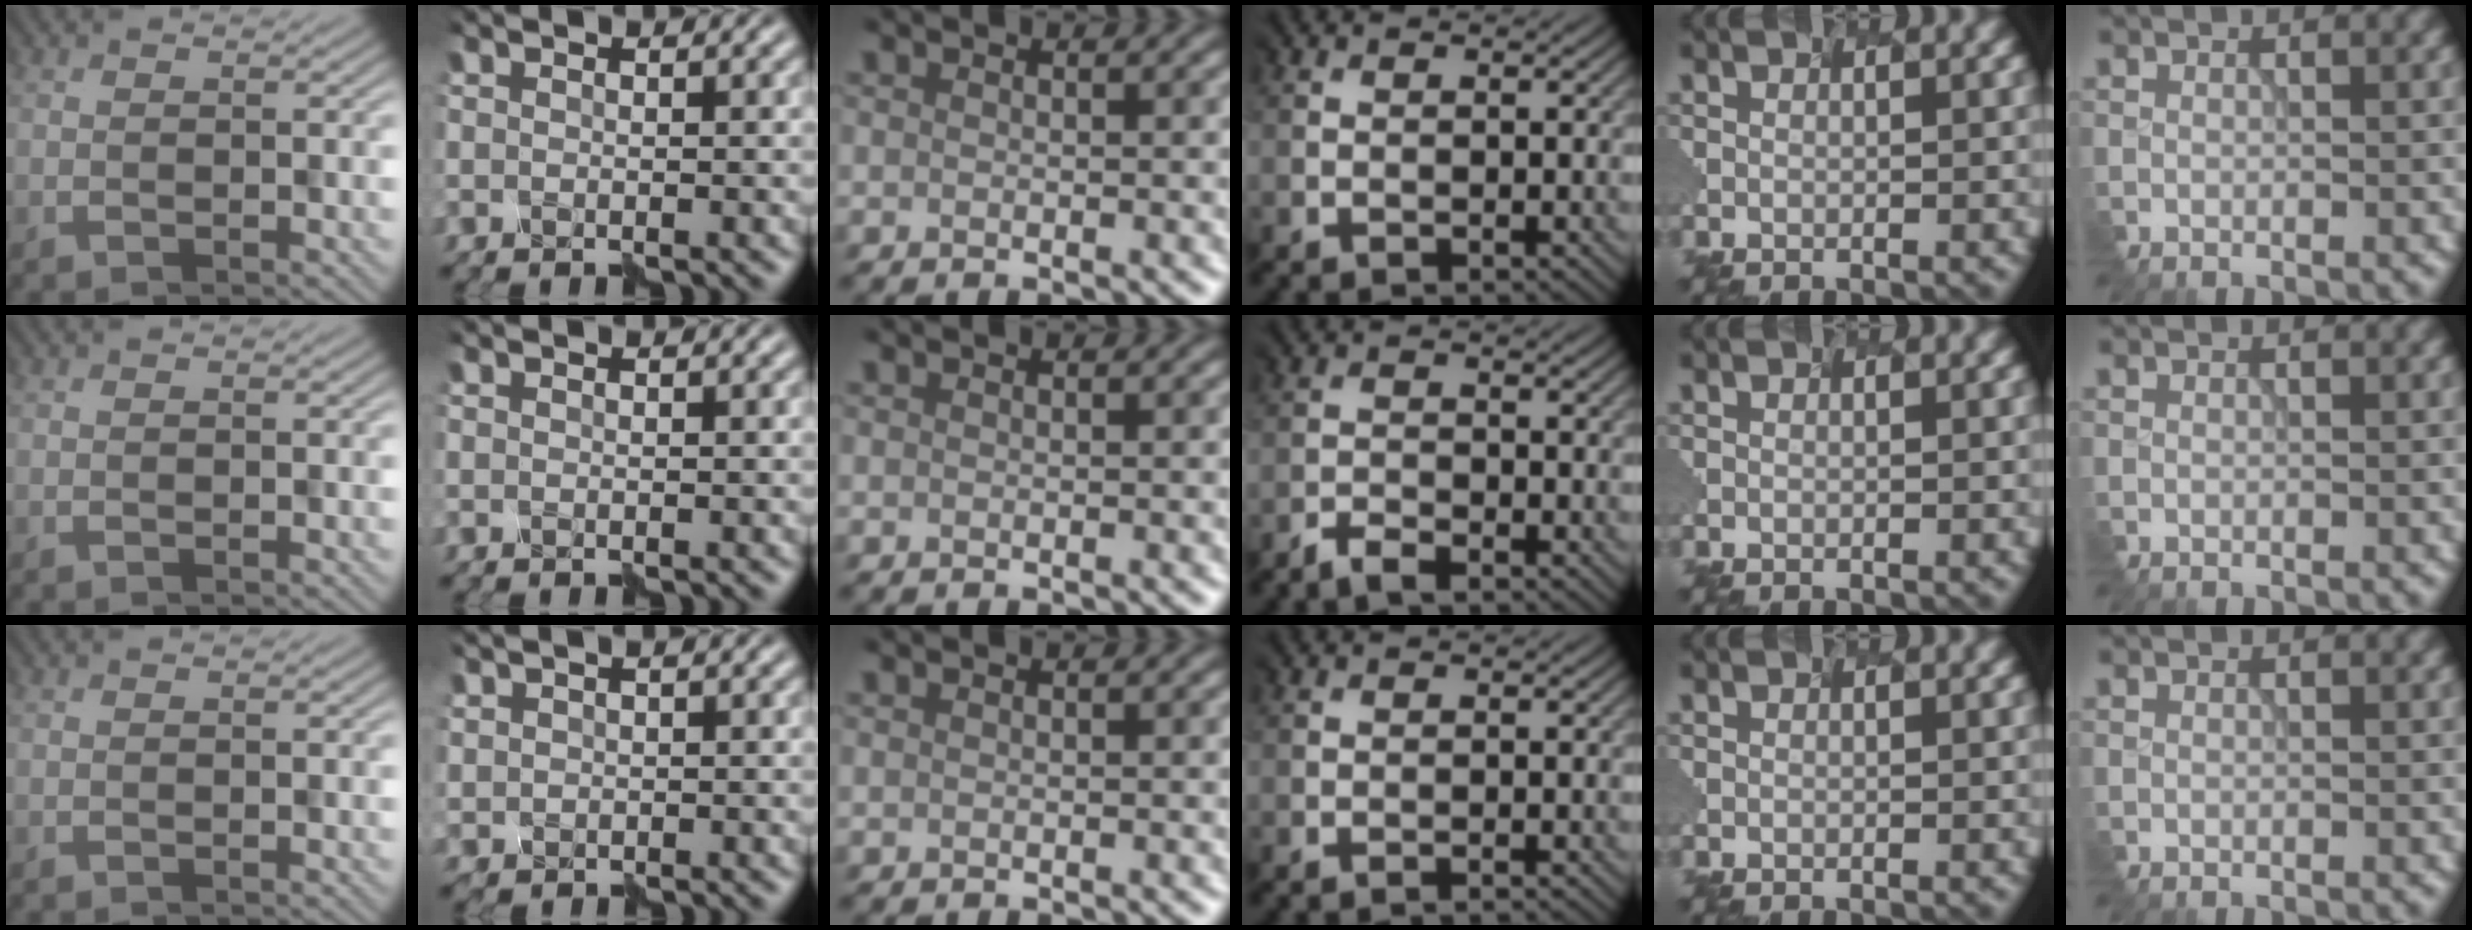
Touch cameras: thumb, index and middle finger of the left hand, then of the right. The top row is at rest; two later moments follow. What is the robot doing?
{"motion": "assemble", "object": "hinged jar"}